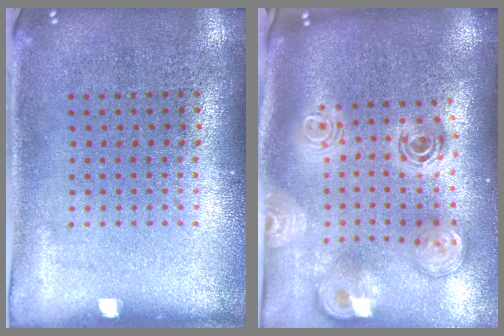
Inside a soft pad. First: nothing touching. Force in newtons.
{"total": 2.8, "press": 1.9, "slide": 2.0}